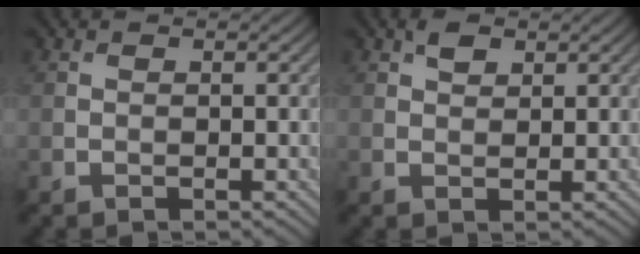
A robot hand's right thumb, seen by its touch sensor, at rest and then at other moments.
{"total": 1.7, "force": [1.0, 1.0, 1.0], "torque": [-0.017, 0.000, 0.018]}